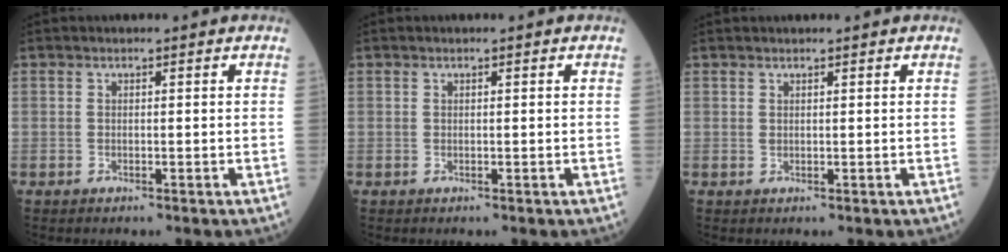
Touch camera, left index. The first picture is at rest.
{"total": 0.0}
{"total": 1.0, "force": [0.9, 0.3, 0.4], "torque": [-0.009, 0.014, 0.017]}